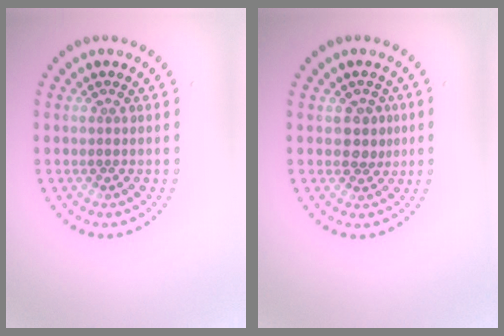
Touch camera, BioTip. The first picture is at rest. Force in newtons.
{"total": 2.0, "press": 1.8, "slide": 0.9}